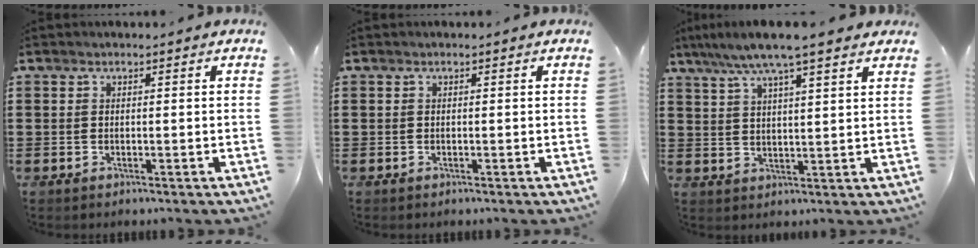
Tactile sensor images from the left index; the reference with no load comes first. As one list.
[{"total": 0.0}, {"total": 7.4, "force": [5.8, 0.4, 4.5], "torque": [-0.103, -0.012, 0.103]}]